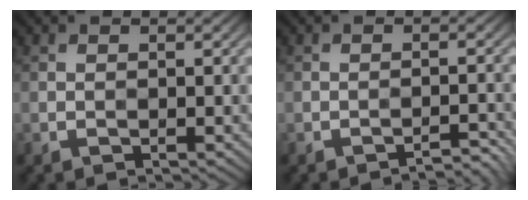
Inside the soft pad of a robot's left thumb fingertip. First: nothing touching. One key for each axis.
{"total": 2.1, "fx": -2.0, "fy": 0.1, "fz": 0.9, "tx": -0.005, "ty": 0.011, "tz": -0.031}